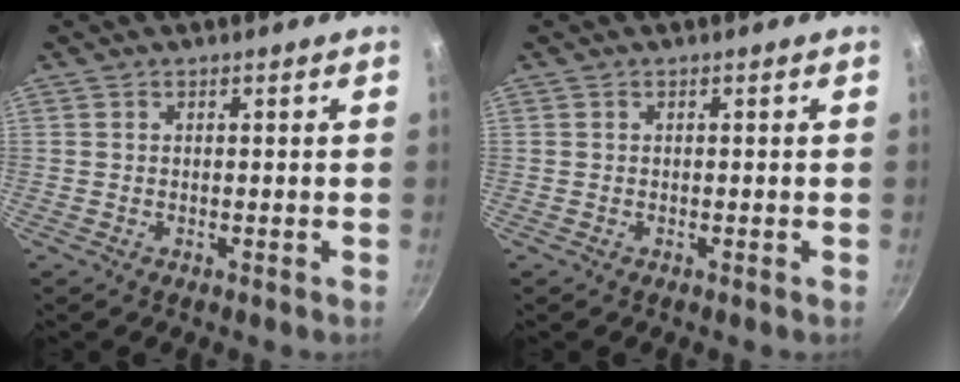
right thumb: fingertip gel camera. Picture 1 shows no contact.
{"total": 0.0}